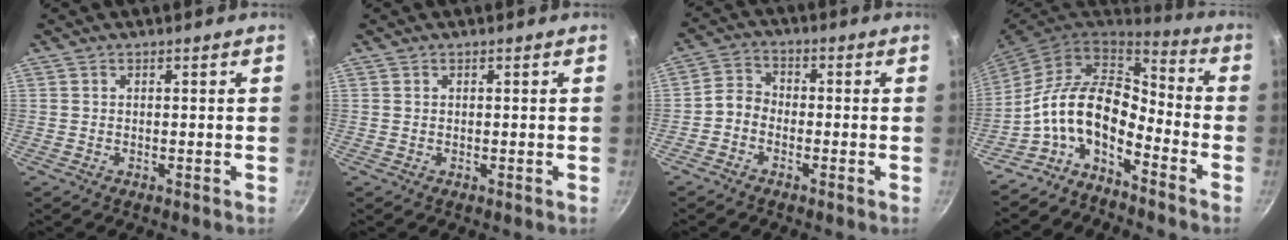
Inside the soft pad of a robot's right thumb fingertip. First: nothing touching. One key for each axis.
{"total": 0.0}
{"total": 3.8, "fx": -2.0, "fy": 2.8, "fz": 1.7, "tx": -0.027, "ty": 0.034, "tz": -0.052}
{"total": 12.3, "fx": -5.6, "fy": 6.3, "fz": 9.0, "tx": -0.147, "ty": 0.065, "tz": -0.130}